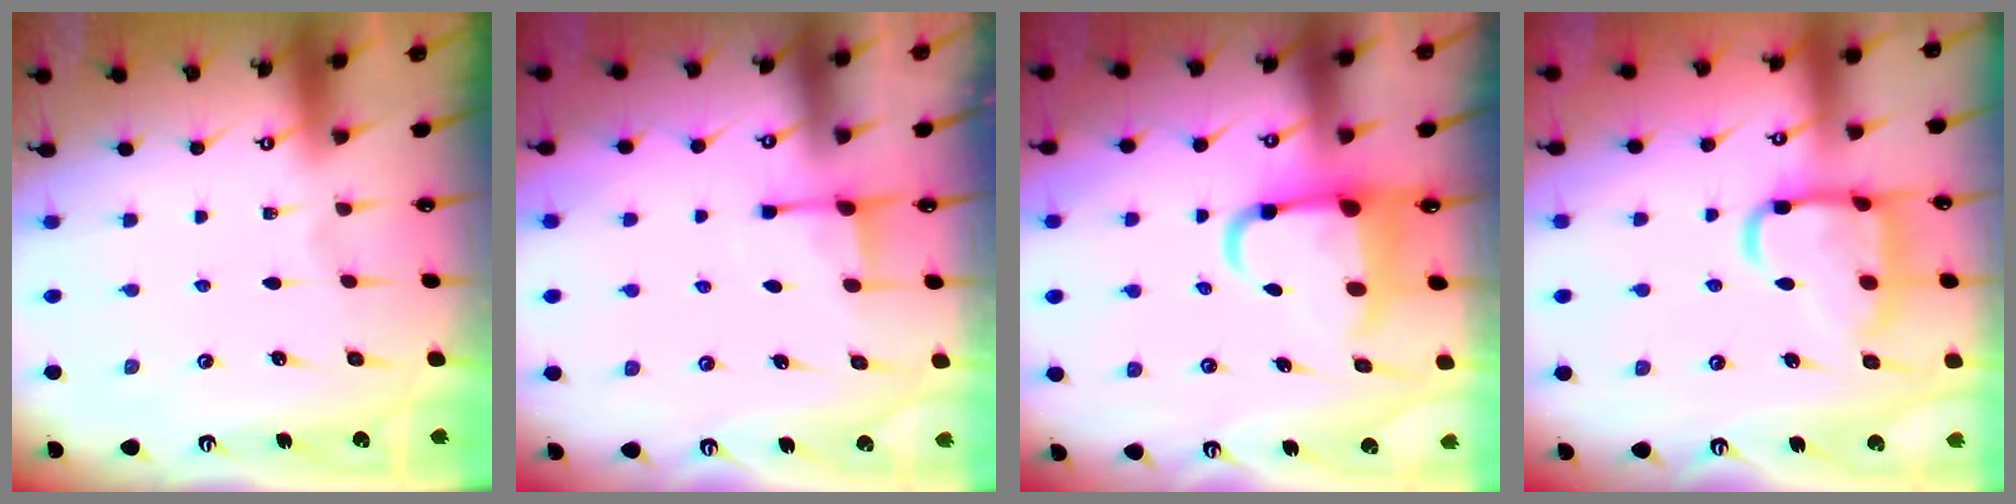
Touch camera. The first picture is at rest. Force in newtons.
{"total": 2.7, "press": 2.6, "slide": 0.7}
{"total": 7.4, "press": 7.2, "slide": 1.9}
{"total": 16.6, "press": 16.5, "slide": 1.4}